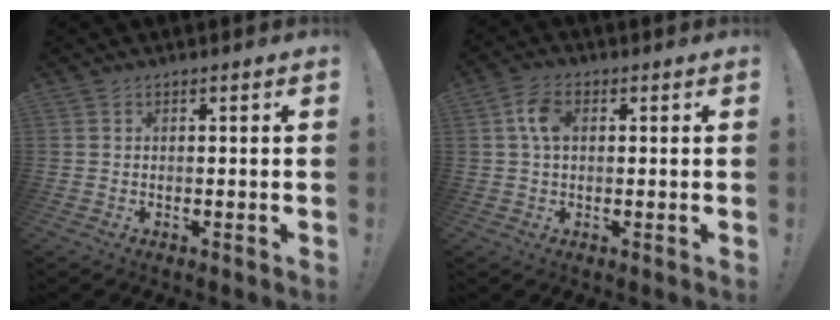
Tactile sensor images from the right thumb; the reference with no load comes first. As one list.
[{"total": 6.3, "force": [1.3, 4.0, 4.8], "torque": [-0.088, 0.006, 0.023]}]